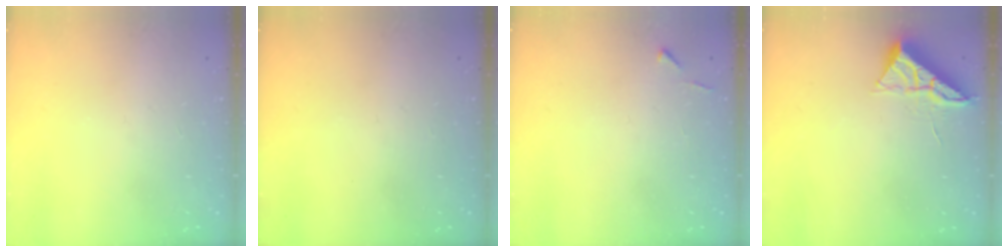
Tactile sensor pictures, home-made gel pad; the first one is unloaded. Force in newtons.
{"total": 0.0}
{"total": 4.3, "press": 4.3, "slide": 0.6}
{"total": 6.0, "press": 5.9, "slide": 0.6}